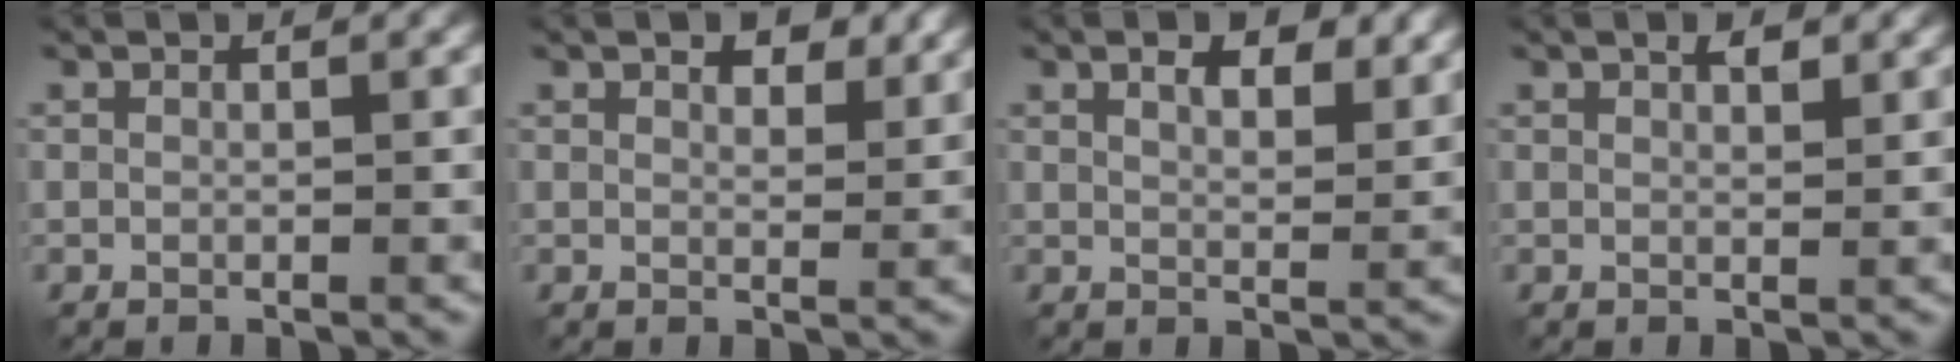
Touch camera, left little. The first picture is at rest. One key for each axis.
{"total": 3.2, "fx": 2.1, "fy": 1.5, "fz": 1.9, "tx": -0.030, "ty": -0.001, "tz": 0.031}
{"total": 4.0, "fx": 2.5, "fy": 1.6, "fz": 2.7, "tx": -0.044, "ty": -0.002, "tz": 0.035}
{"total": 1.5, "fx": 0.9, "fy": 0.6, "fz": 1.0, "tx": -0.015, "ty": 0.001, "tz": 0.016}